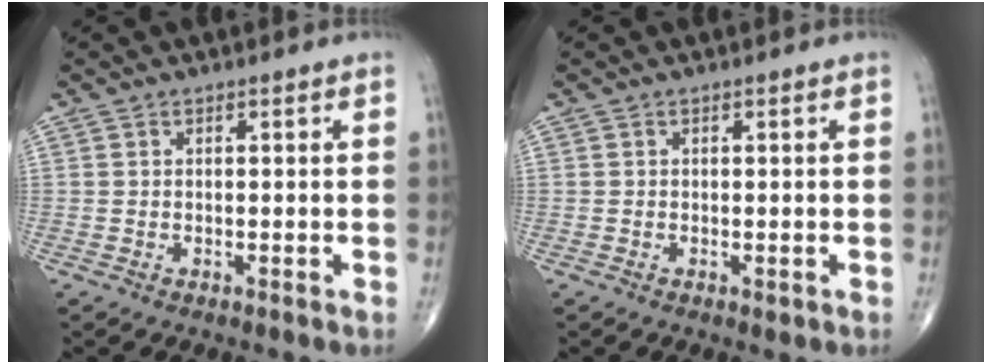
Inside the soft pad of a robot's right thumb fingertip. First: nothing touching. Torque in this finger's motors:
{"motor_torque": [-0.16, 0.00, -0.11, -0.05, -0.01]}